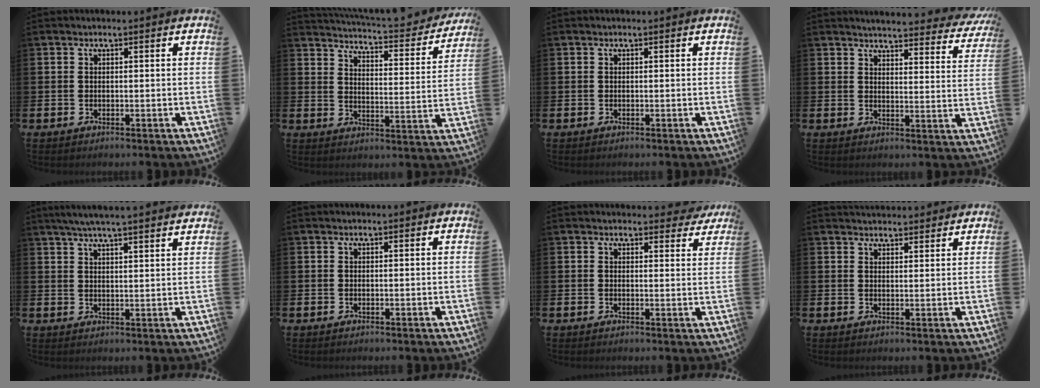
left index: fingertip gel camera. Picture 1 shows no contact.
{"total": 4.5, "force": [4.4, 0.2, 0.9], "torque": [-0.028, -0.049, 0.066]}
{"total": 0.0}
{"total": 4.1, "force": [4.0, 0.4, 0.6], "torque": [-0.021, -0.035, 0.067]}
{"total": 4.9, "force": [4.6, -0.3, 1.7], "torque": [-0.044, -0.014, 0.082]}
{"total": 0.0}
{"total": 2.3, "force": [2.1, 0.7, 0.1], "torque": [0.010, -0.010, 0.035]}
{"total": 2.8, "force": [2.7, 0.6, 0.0], "torque": [0.001, -0.013, 0.048]}